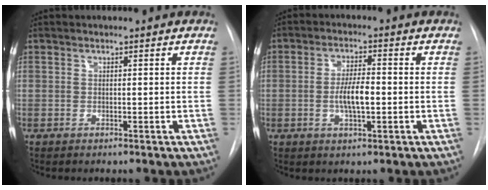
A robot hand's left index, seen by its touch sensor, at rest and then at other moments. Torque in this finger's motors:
{"motor_torque": [0.95, -0.05, 0.38, 0.05]}